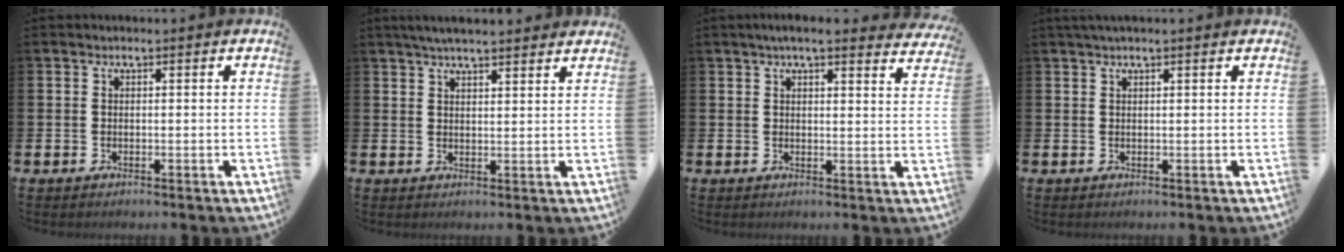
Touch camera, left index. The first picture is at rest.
{"total": 4.3, "force": [4.0, 0.4, 1.5], "torque": [-0.032, -0.009, 0.073]}
{"total": 4.5, "force": [4.2, 0.5, 1.7], "torque": [-0.030, -0.016, 0.073]}
{"total": 1.3, "force": [1.1, -0.1, 0.6], "torque": [-0.009, 0.000, 0.019]}